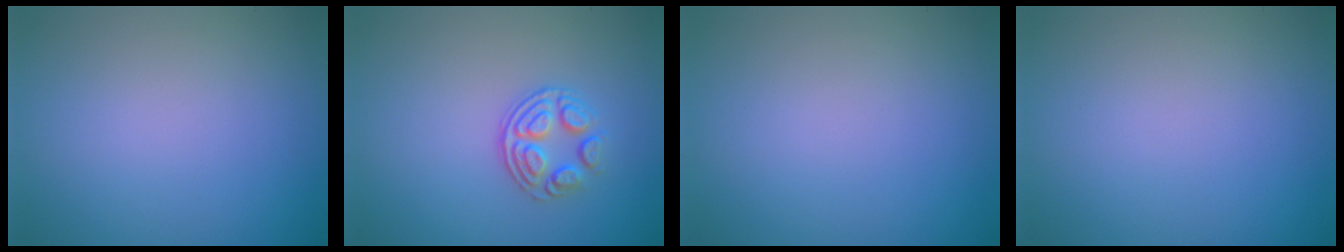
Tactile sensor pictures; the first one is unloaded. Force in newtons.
{"total": 3.1, "press": 2.5, "slide": 1.9}
{"total": 0.0}
{"total": 0.0}